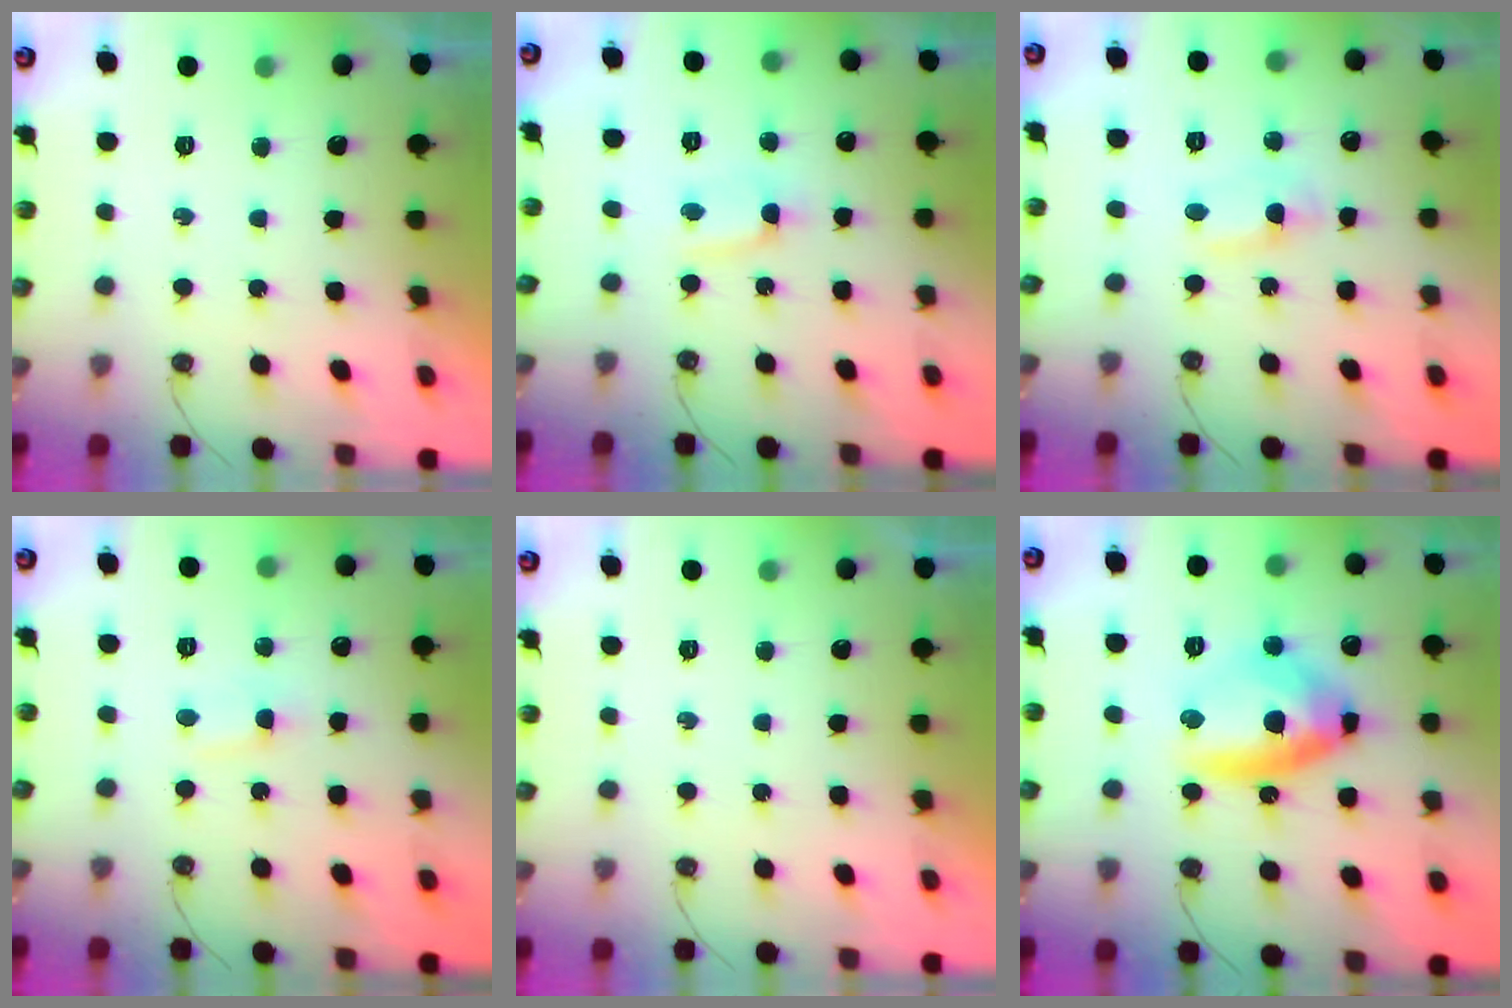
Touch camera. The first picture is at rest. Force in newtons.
{"total": 2.5, "press": 2.5, "slide": 0.3}
{"total": 1.8, "press": 1.8, "slide": 0.2}
{"total": 1.9, "press": 1.9, "slide": 0.3}
{"total": 0.0}
{"total": 12.8, "press": 12.7, "slide": 1.9}